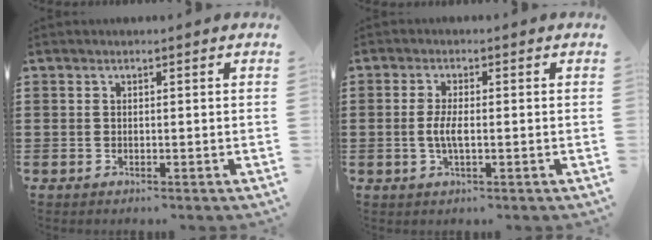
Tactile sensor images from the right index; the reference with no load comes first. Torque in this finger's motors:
{"motor_torque": [0.76, -0.66, 0.56, 0.14]}